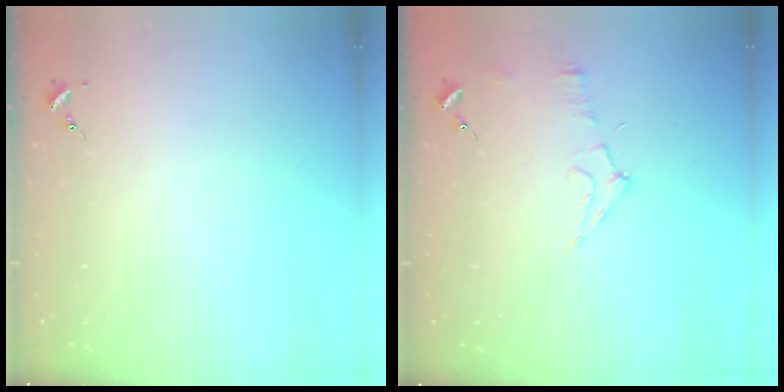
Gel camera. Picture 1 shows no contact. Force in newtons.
{"total": 7.4, "press": 7.4, "slide": 0.7}